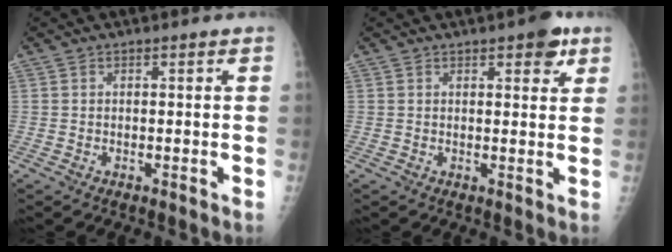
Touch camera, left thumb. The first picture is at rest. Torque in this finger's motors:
{"motor_torque": [0.31, 0.31, 0.31, -0.09, 0.00]}